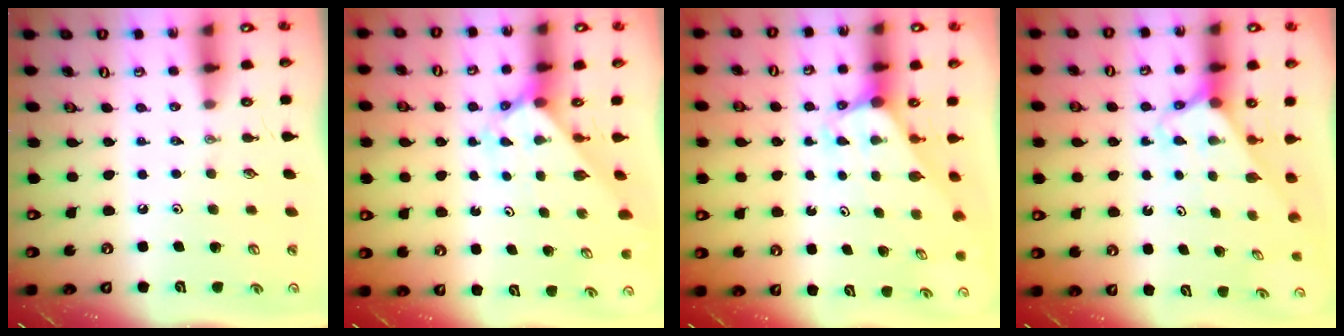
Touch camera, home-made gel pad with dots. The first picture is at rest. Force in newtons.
{"total": 2.3, "press": 2.3, "slide": 0.2}
{"total": 3.0, "press": 3.0, "slide": 0.2}
{"total": 2.5, "press": 2.5, "slide": 0.2}